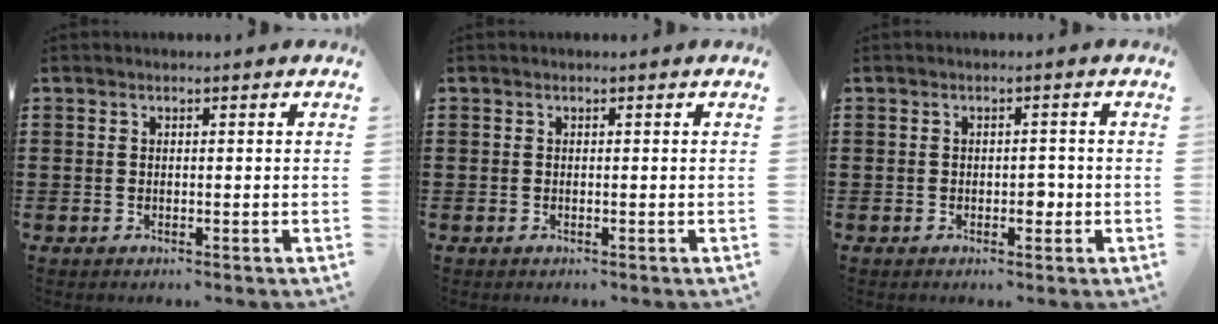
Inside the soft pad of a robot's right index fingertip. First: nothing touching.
{"total": 0.0}
{"total": 1.9, "force": [-0.4, 1.1, 1.5], "torque": [-0.029, 0.003, -0.008]}